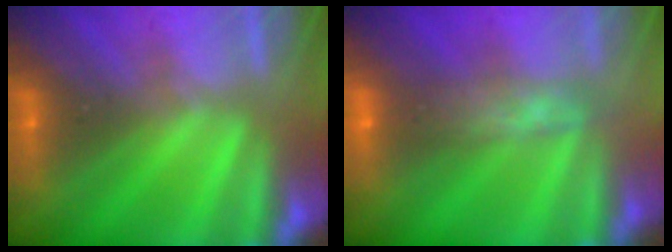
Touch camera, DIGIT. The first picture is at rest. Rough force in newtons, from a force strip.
{"total": 8.9}